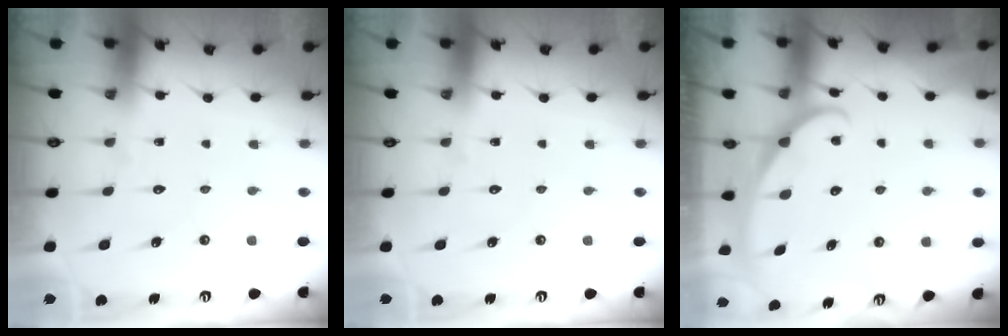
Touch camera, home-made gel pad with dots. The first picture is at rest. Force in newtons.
{"total": 0.0}
{"total": 2.9, "press": 2.9, "slide": 0.2}